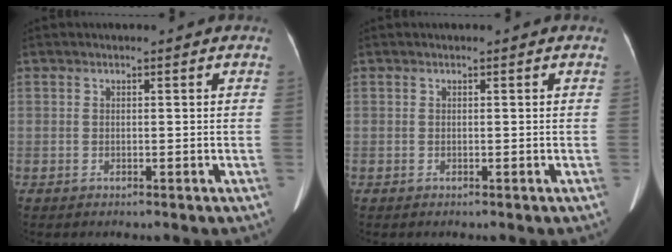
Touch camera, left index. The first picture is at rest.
{"total": 0.0}